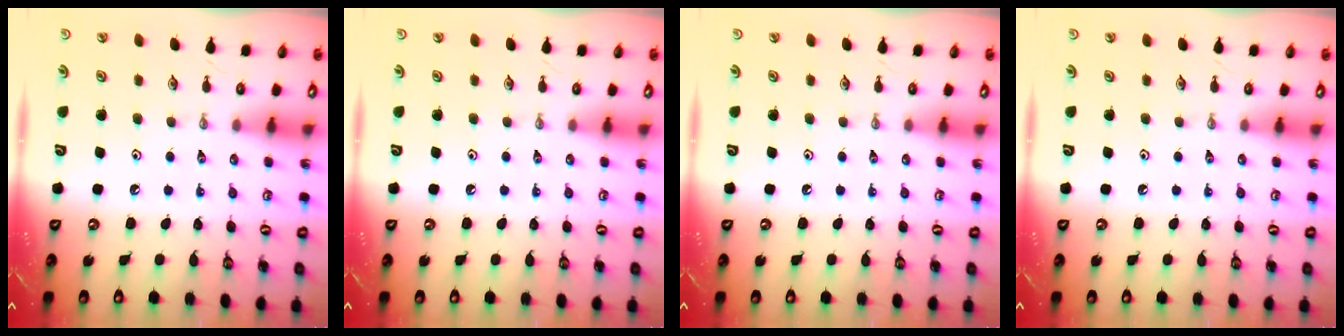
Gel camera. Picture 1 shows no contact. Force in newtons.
{"total": 0.0}
{"total": 0.0}
{"total": 0.0}